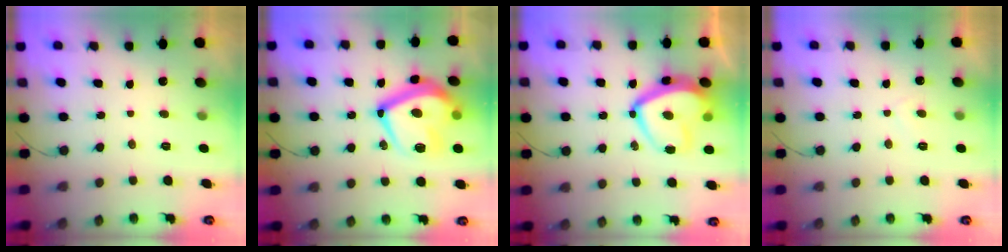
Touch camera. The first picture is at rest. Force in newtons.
{"total": 20.8, "press": 20.8, "slide": 0.9}
{"total": 17.1, "press": 17.1, "slide": 1.6}
{"total": 1.3, "press": 1.2, "slide": 0.4}